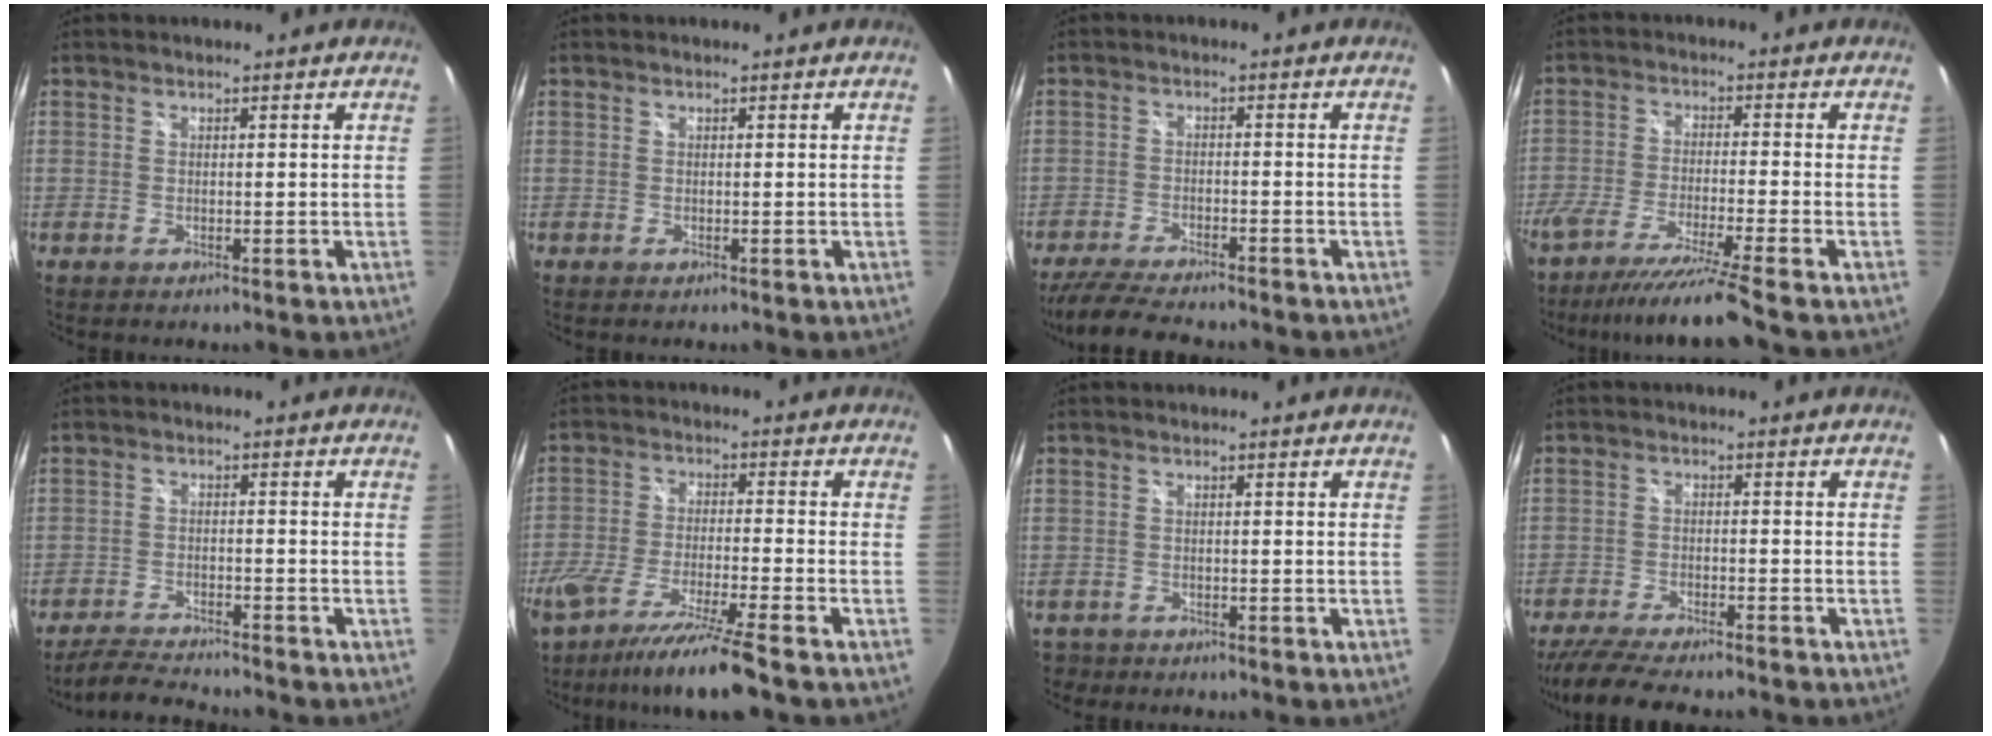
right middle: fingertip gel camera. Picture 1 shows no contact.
{"total": 0.0}
{"total": 9.7, "force": [-8.5, 1.5, 4.4], "torque": [-0.110, -0.023, -0.143]}
{"total": 12.0, "force": [-10.0, -1.8, 6.4], "torque": [-0.133, -0.043, -0.169]}
{"total": 6.0, "force": [-5.7, 0.2, 2.0], "torque": [-0.059, -0.011, -0.103]}
{"total": 13.6, "force": [-10.3, -0.2, 8.8], "torque": [-0.186, -0.043, -0.180]}
{"total": 1.9, "force": [-1.1, 1.5, 0.2], "torque": [-0.008, -0.003, -0.019]}
{"total": 10.3, "force": [-8.9, 1.5, 5.0], "torque": [-0.118, -0.029, -0.147]}